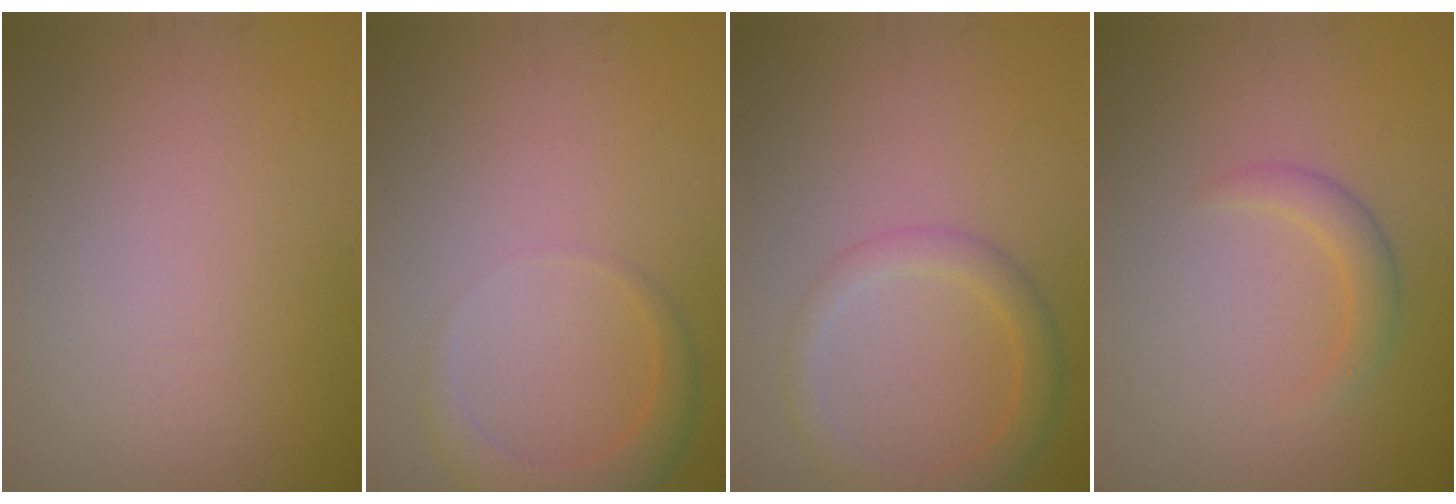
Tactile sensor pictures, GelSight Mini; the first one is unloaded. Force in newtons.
{"total": 2.7, "press": 2.6, "slide": 0.3}
{"total": 2.8, "press": 2.8, "slide": 0.2}
{"total": 1.8, "press": 1.8, "slide": 0.1}